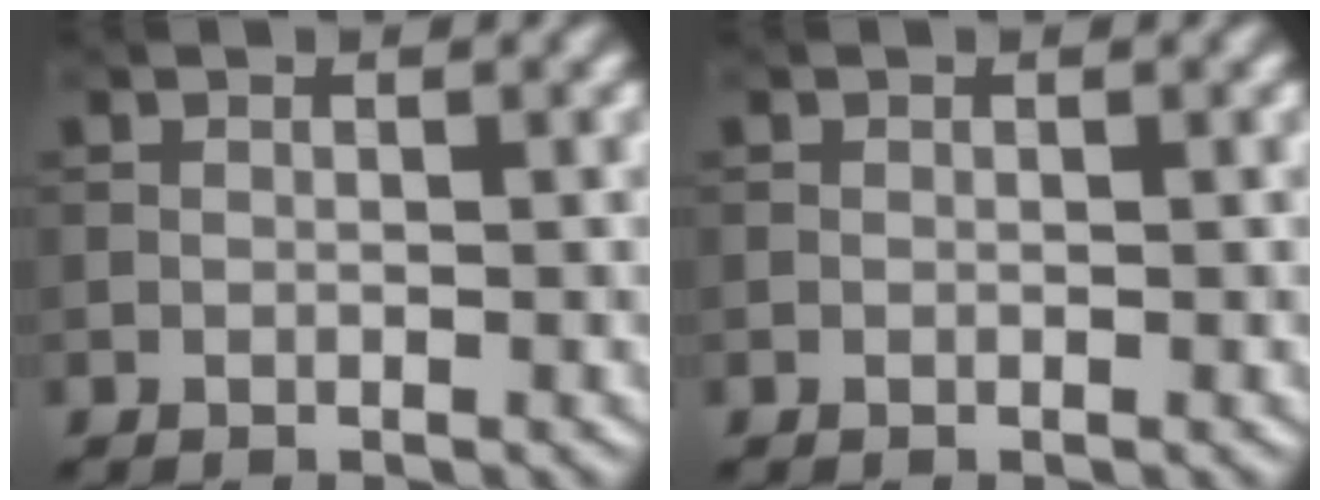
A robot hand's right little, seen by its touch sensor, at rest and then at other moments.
{"total": 0.0}